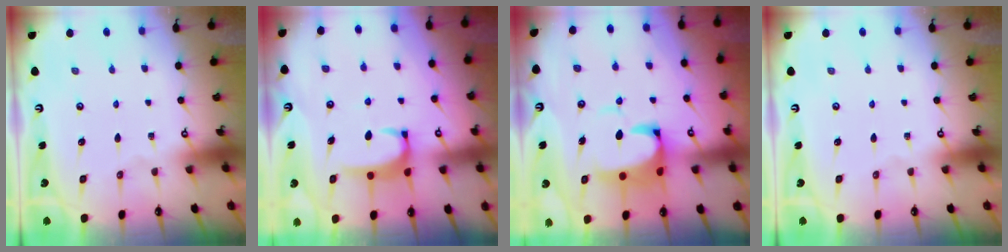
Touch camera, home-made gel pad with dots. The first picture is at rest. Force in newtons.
{"total": 2.9, "press": 2.9, "slide": 0.5}
{"total": 5.0, "press": 4.9, "slide": 1.3}
{"total": 0.0}